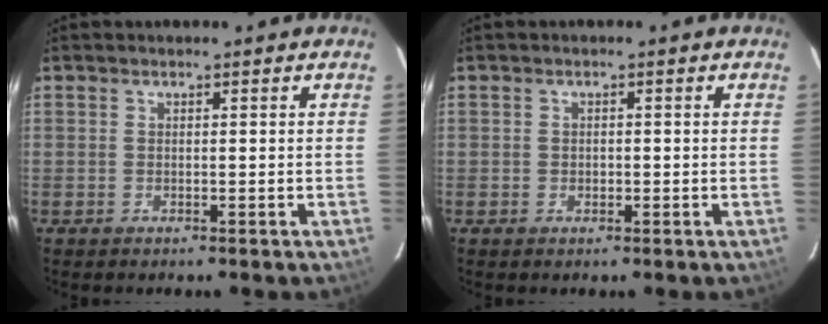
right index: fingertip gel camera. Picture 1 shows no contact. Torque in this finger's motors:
{"motor_torque": [-0.26, 0.16, -0.04, -0.01]}